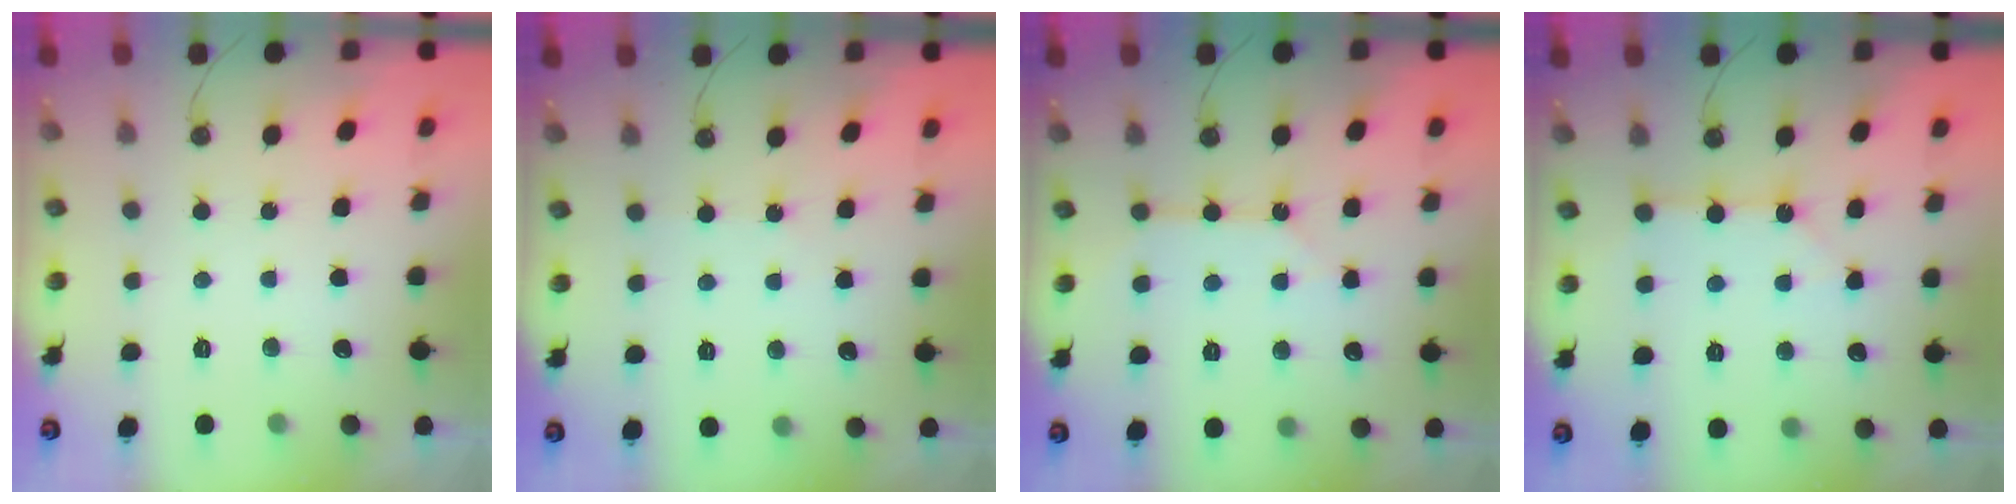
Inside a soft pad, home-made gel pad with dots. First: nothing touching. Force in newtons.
{"total": 2.3, "press": 2.3, "slide": 0.4}
{"total": 6.7, "press": 6.6, "slide": 0.8}
{"total": 2.7, "press": 2.6, "slide": 0.3}